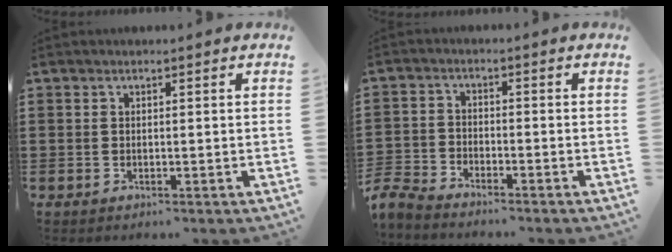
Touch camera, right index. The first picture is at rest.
{"total": 3.8, "force": [-3.8, 0.5, 0.1], "torque": [-0.027, -0.006, -0.087]}